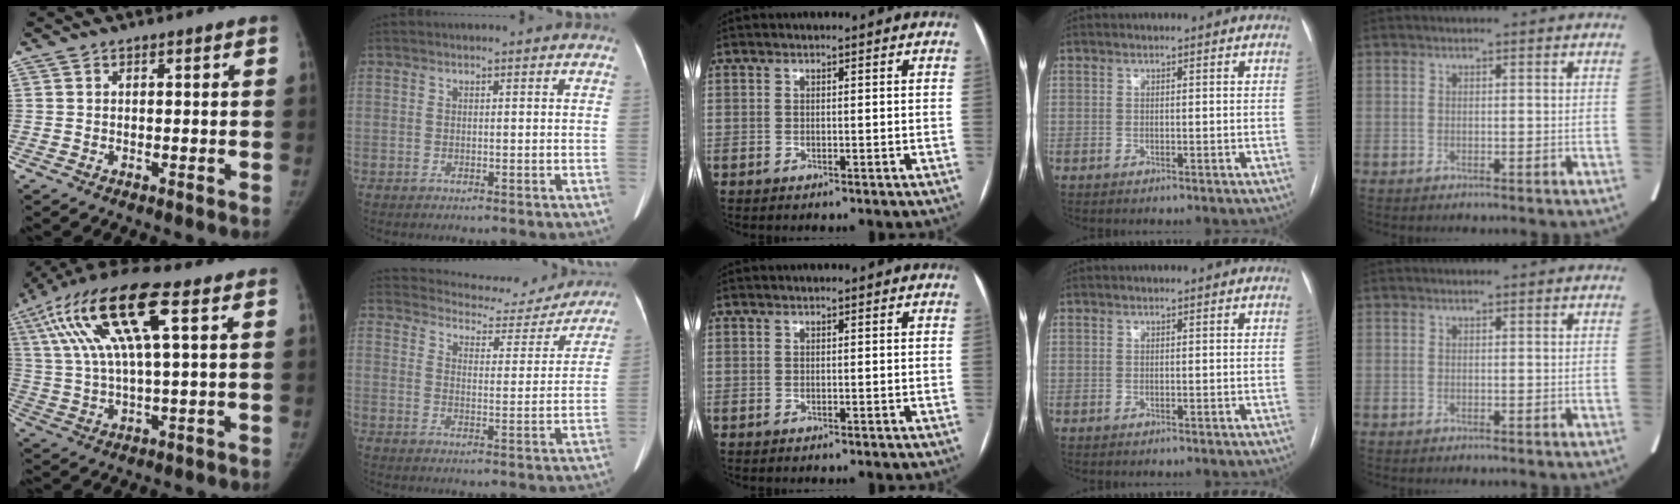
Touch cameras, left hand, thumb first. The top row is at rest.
{"thumb": {"total": 19.0, "force": [7.1, 4.8, 16.9], "torque": [-0.362, 0.016, 0.127]}, "index": {"total": 15.0, "force": [14.2, 4.0, 2.6], "torque": [-0.024, -0.002, 0.174]}}